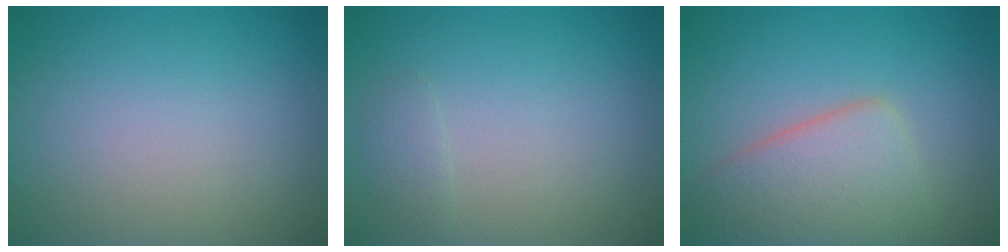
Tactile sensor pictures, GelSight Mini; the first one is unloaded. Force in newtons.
{"total": 0.9, "press": 0.9, "slide": 0.0}
{"total": 5.6, "press": 5.6, "slide": 0.3}